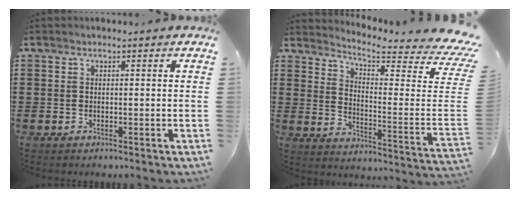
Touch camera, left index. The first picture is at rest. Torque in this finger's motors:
{"motor_torque": [2.14, 0.00, 0.29, 0.02]}